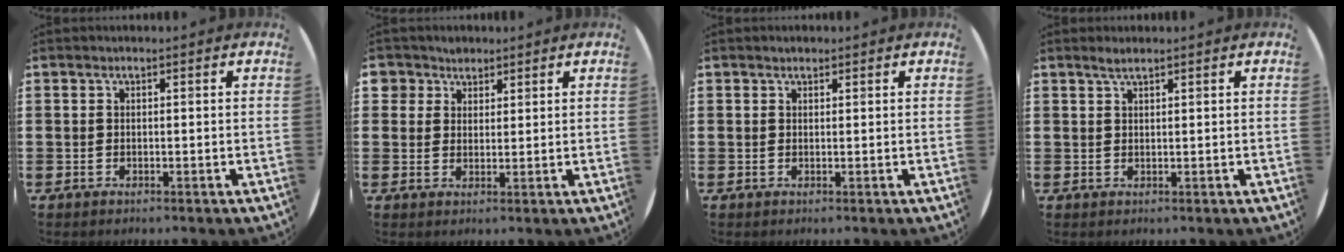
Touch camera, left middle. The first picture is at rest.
{"total": 3.1, "force": [2.3, 2.2, -0.1], "torque": [-0.001, 0.008, 0.043]}
{"total": 0.6, "force": [0.5, 0.2, 0.0], "torque": [-0.002, 0.003, 0.010]}
{"total": 1.4, "force": [1.2, 0.0, 0.8], "torque": [-0.017, 0.002, 0.021]}